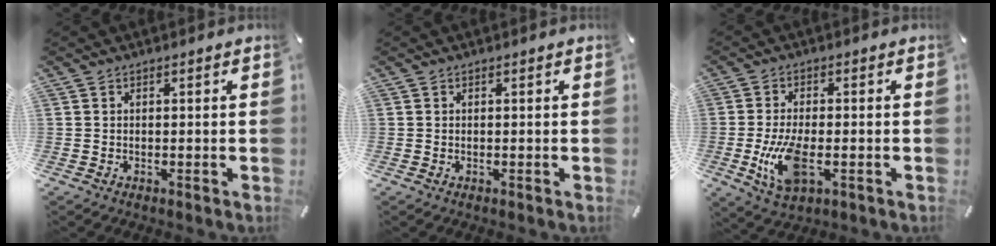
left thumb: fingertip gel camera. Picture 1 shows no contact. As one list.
[{"total": 0.0}, {"total": 10.4, "force": [-2.3, 5.0, 8.8], "torque": [-0.200, -0.012, -0.040]}]